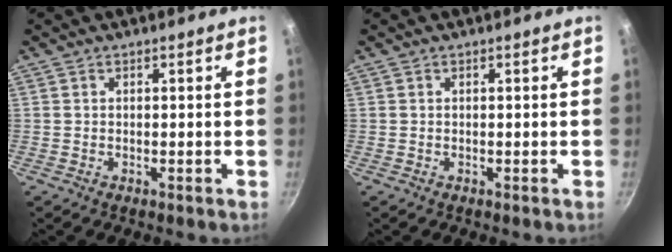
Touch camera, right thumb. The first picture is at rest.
{"total": 0.0}